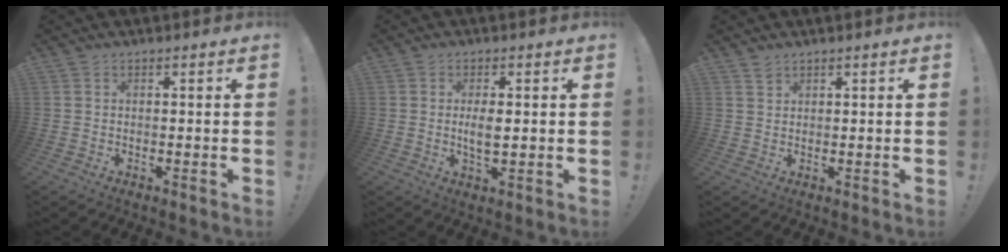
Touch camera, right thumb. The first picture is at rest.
{"total": 4.1, "force": [0.0, 1.5, 3.8], "torque": [-0.067, -0.005, -0.005]}
{"total": 1.7, "force": [1.5, 0.7, 0.5], "torque": [0.004, -0.013, 0.027]}